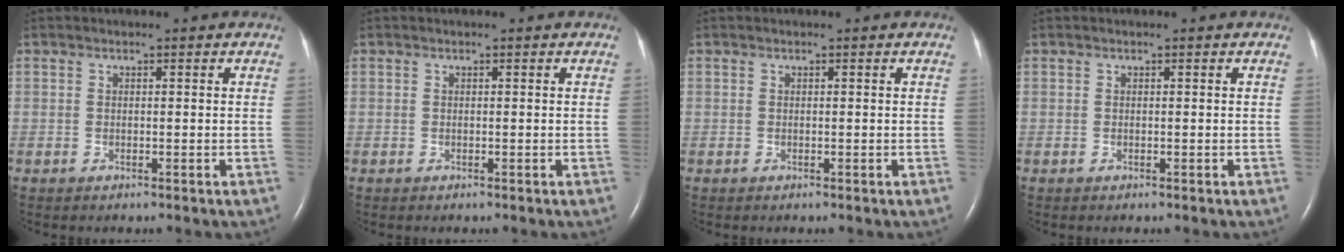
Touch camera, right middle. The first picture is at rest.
{"total": 0.0}
{"total": 0.0}
{"total": 0.0}